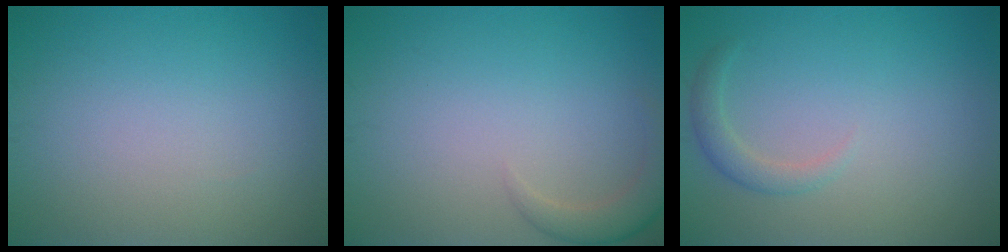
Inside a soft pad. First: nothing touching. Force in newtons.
{"total": 2.3, "press": 2.3, "slide": 0.2}
{"total": 1.5, "press": 1.5, "slide": 0.1}